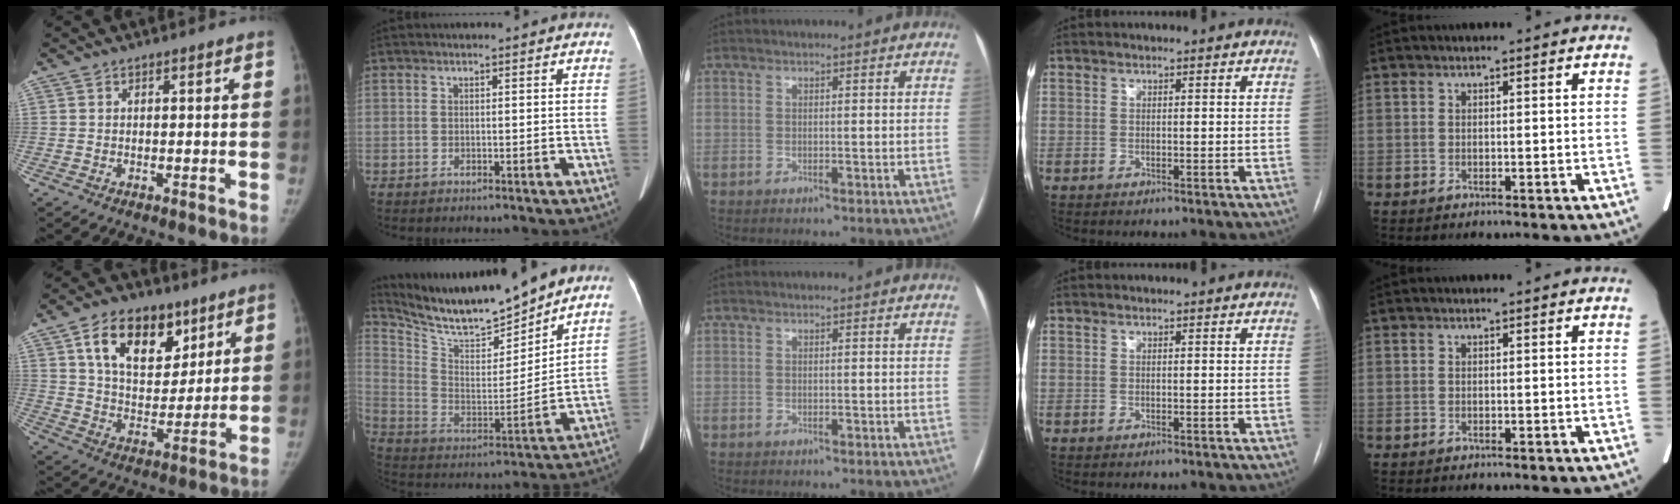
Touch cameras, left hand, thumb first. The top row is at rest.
{"thumb": {"total": 16.5, "force": [8.3, 10.1, 10.0], "torque": [-0.121, -0.035, 0.147]}, "index": {"total": 17.6, "force": [15.8, 2.4, 7.4], "torque": [-0.149, -0.006, 0.278]}}